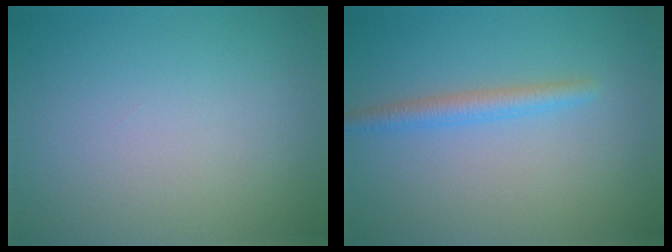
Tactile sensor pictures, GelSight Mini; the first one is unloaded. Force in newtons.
{"total": 2.2, "press": 2.1, "slide": 0.1}